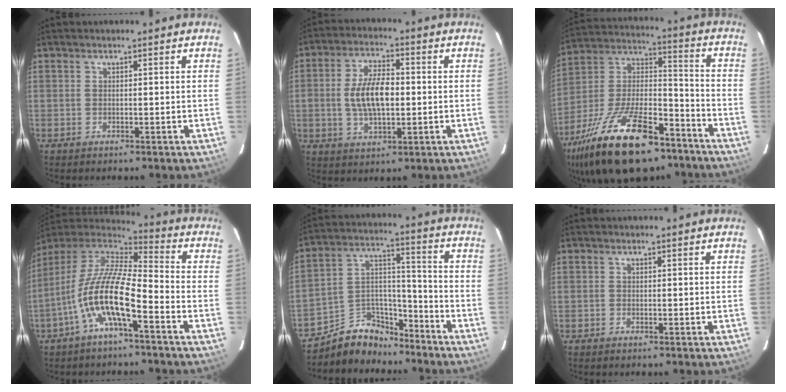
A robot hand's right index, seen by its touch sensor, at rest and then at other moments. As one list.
[{"total": 9.7, "force": [-0.4, 4.6, 8.5], "torque": [-0.166, 0.009, -0.005]}, {"total": 27.5, "force": [-17.4, 11.4, 18.0], "torque": [-0.350, -0.010, -0.278]}, {"total": 14.4, "force": [-6.0, 3.6, 12.6], "torque": [-0.241, -0.004, -0.120]}, {"total": 11.5, "force": [-9.4, 6.0, 2.7], "torque": [-0.053, 0.065, -0.156]}, {"total": 0.0}]